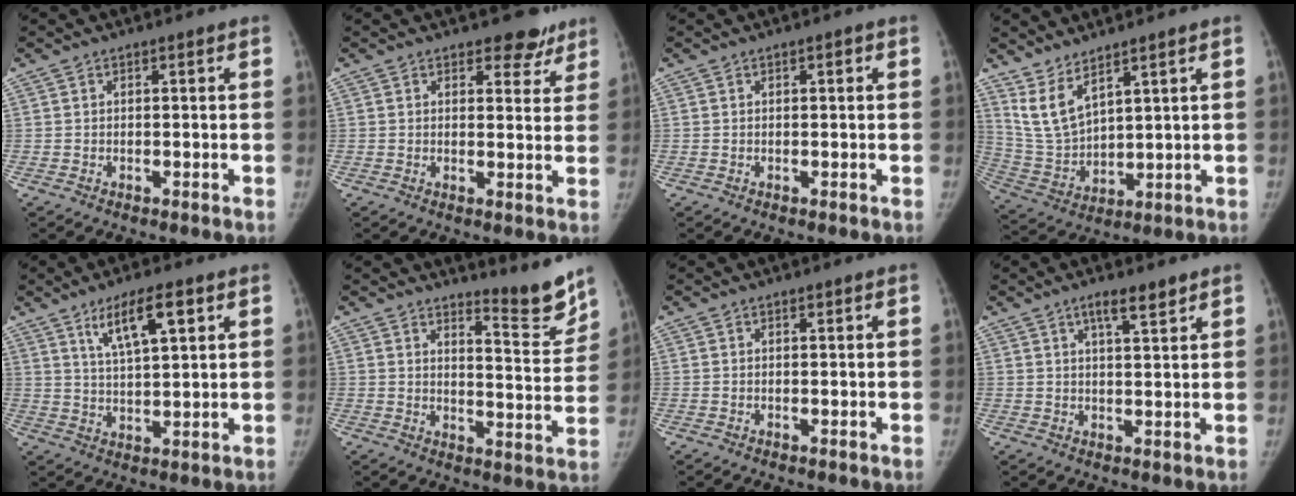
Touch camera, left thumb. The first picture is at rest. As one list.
[{"total": 5.2, "force": [4.1, 2.9, 1.5], "torque": [0.017, -0.026, 0.046]}, {"total": 0.6, "force": [0.1, 0.3, 0.5], "torque": [0.000, 0.004, 0.000]}, {"total": 8.4, "force": [5.9, 2.9, 5.2], "torque": [-0.099, -0.041, 0.144]}, {"total": 8.7, "force": [4.5, 2.3, 7.1], "torque": [-0.117, -0.018, 0.083]}, {"total": 8.8, "force": [8.1, 1.0, 3.4], "torque": [-0.027, -0.084, 0.115]}, {"total": 0.0}, {"total": 4.7, "force": [3.2, 1.0, 3.3], "torque": [-0.046, -0.017, 0.052]}]